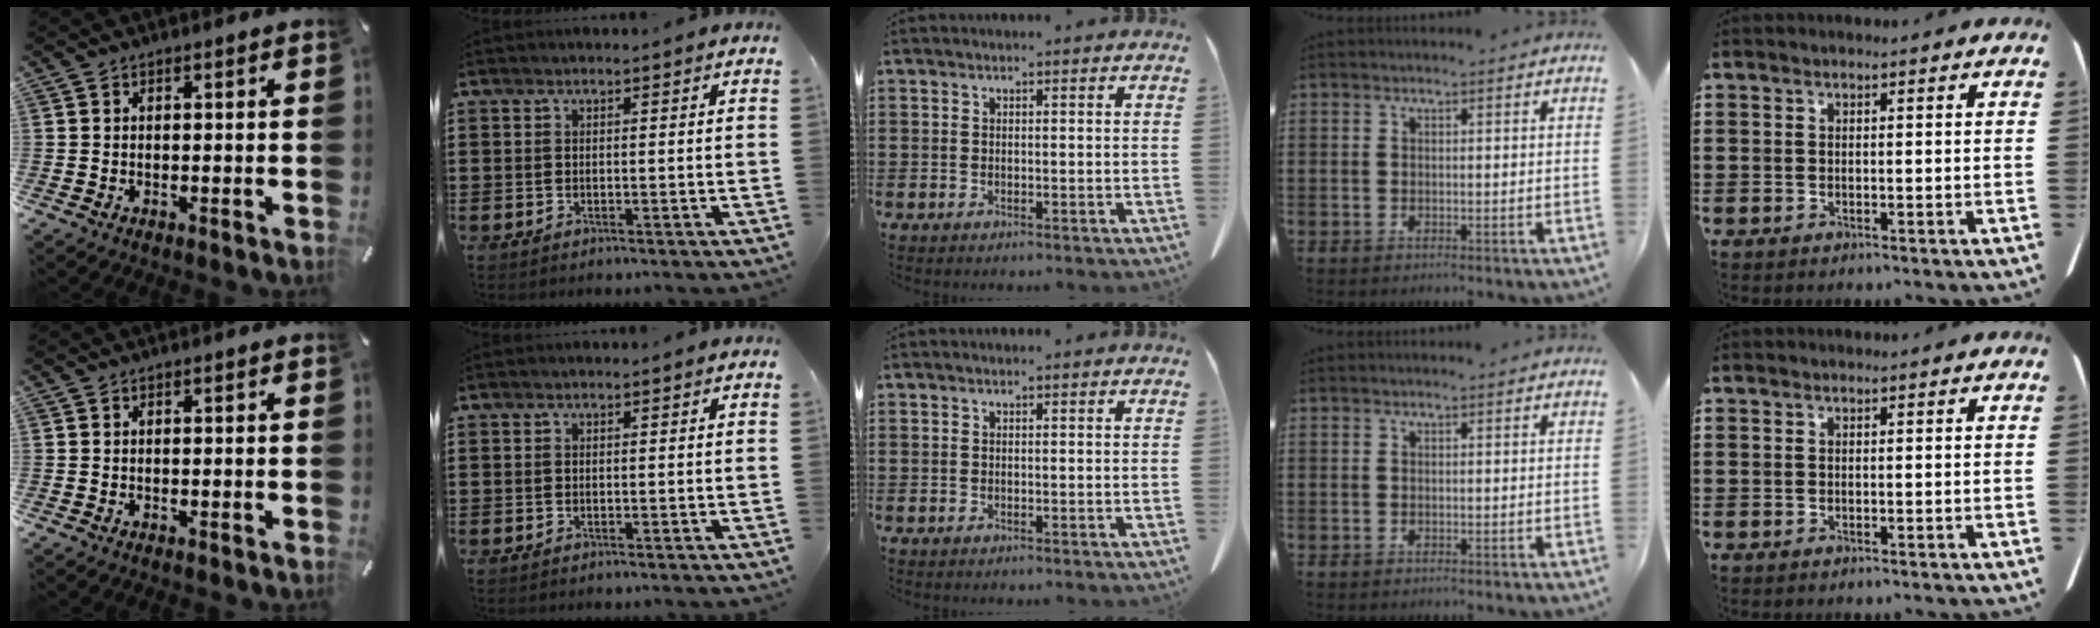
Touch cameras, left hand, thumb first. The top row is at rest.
{}